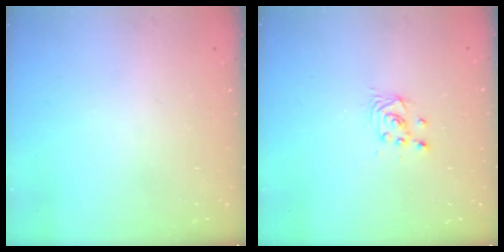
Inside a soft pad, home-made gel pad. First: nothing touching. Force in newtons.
{"total": 2.2, "press": 2.2, "slide": 0.3}